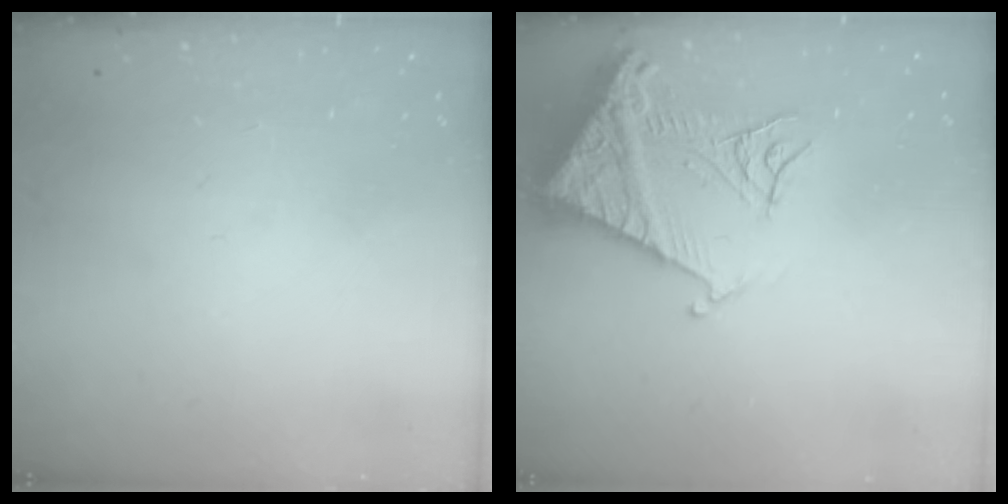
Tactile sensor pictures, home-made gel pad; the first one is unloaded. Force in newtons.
{"total": 15.7, "press": 15.6, "slide": 1.7}